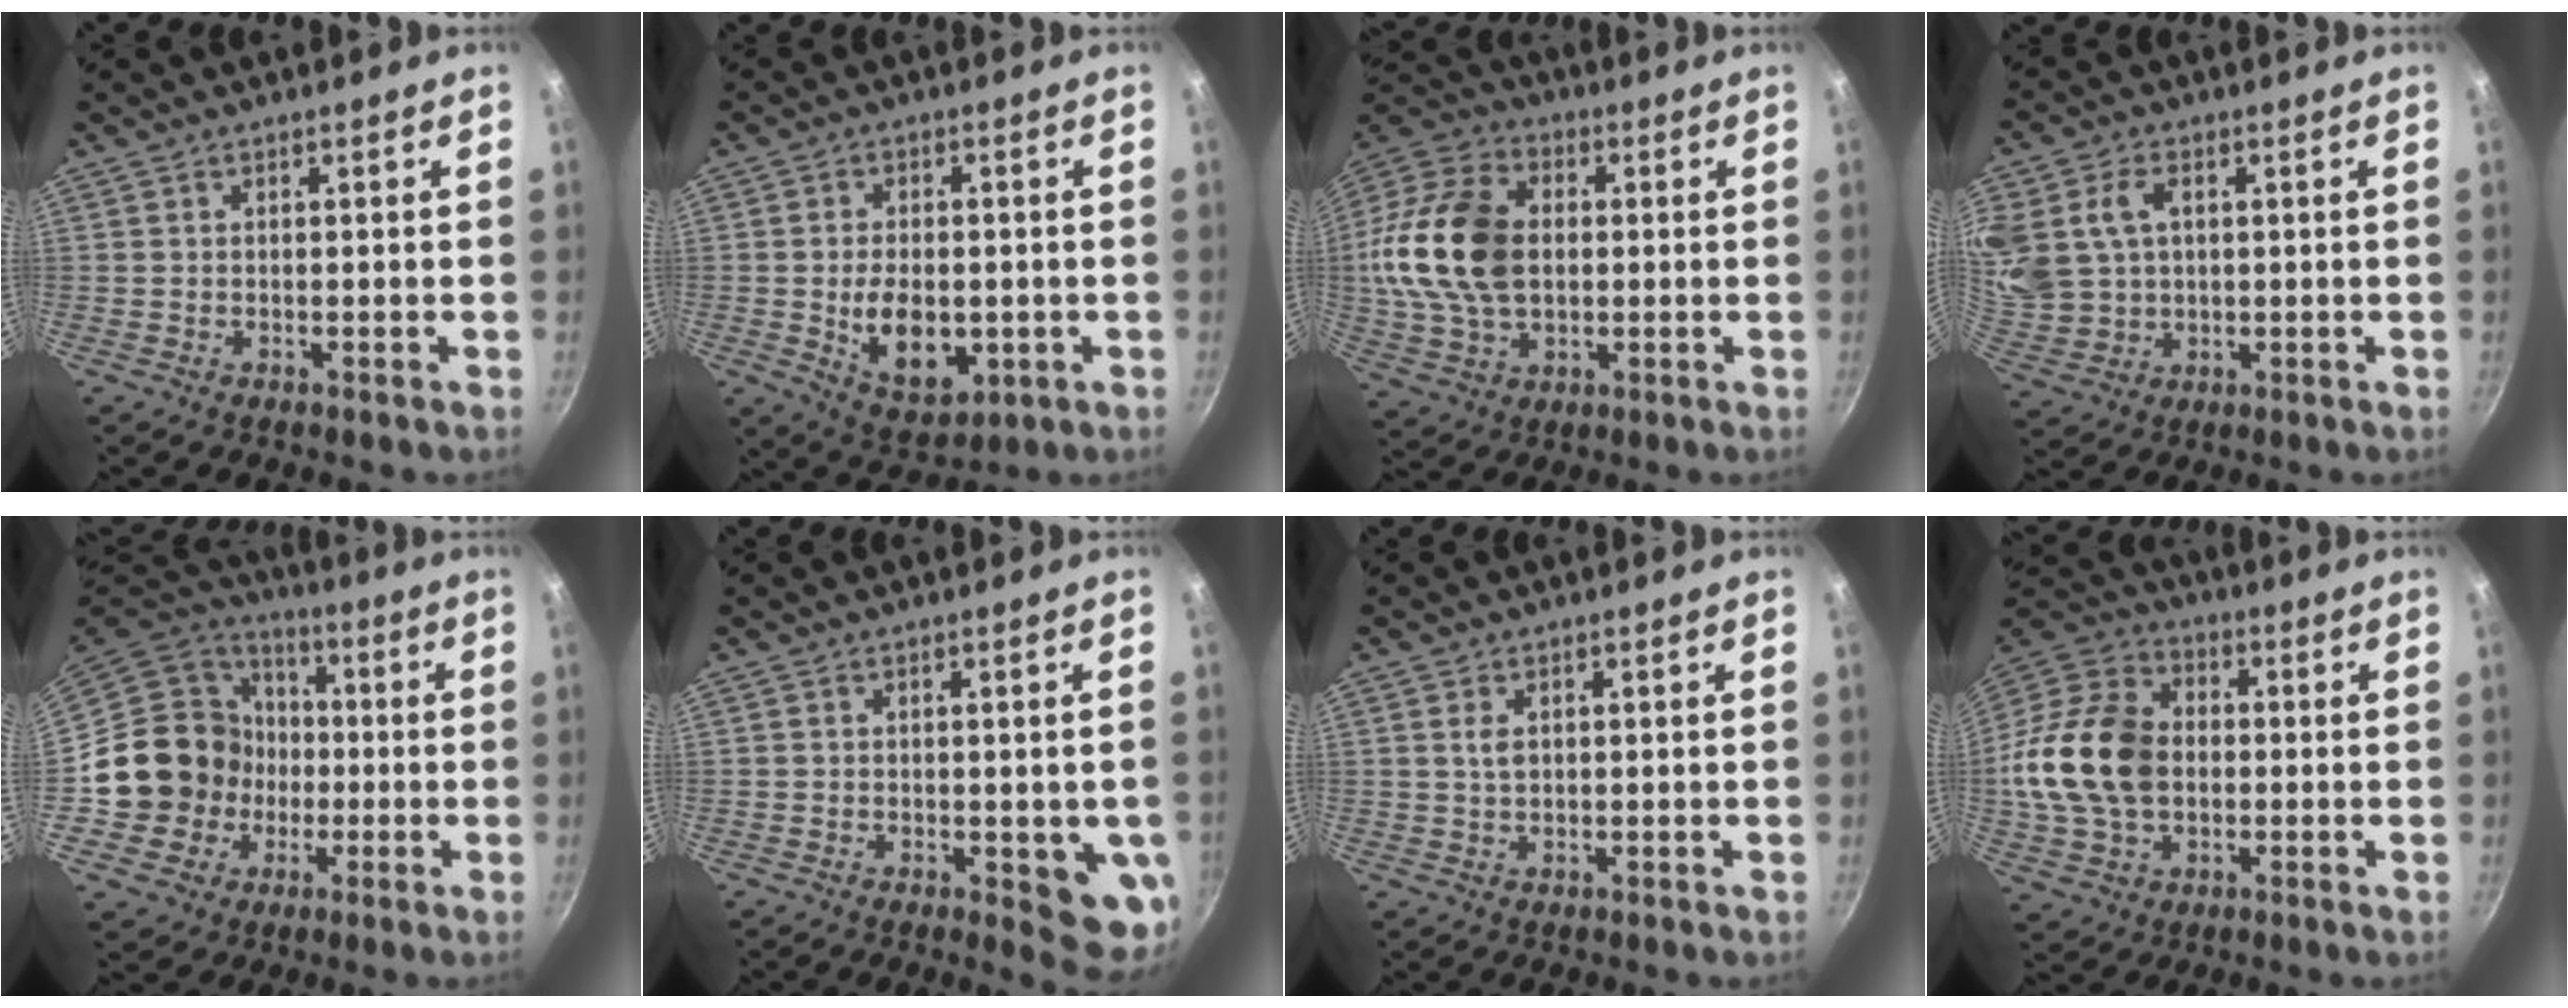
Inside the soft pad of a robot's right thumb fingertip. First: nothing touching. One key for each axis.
{"total": 11.2, "fx": -1.6, "fy": 7.1, "fz": 8.5, "tx": -0.114, "ty": -0.007, "tz": -0.011}
{"total": 20.0, "fx": 1.0, "fy": 13.6, "fz": 14.6, "tx": -0.272, "ty": 0.022, "tz": 0.014}
{"total": 17.3, "fx": 4.3, "fy": 13.3, "fz": 10.1, "tx": -0.239, "ty": 0.020, "tz": 0.095}
{"total": 17.4, "fx": -2.0, "fy": 16.3, "fz": 5.6, "tx": -0.063, "ty": 0.039, "tz": -0.029}
{"total": 7.6, "fx": -1.4, "fy": 3.1, "fz": 6.8, "tx": -0.056, "ty": -0.008, "tz": -0.013}
{"total": 2.2, "fx": 0.6, "fy": 1.3, "fz": 1.6, "tx": -0.027, "ty": -0.003, "tz": 0.012}
{"total": 19.3, "fx": -0.4, "fy": 14.0, "fz": 13.3, "tx": -0.242, "ty": 0.029, "tz": -0.012}